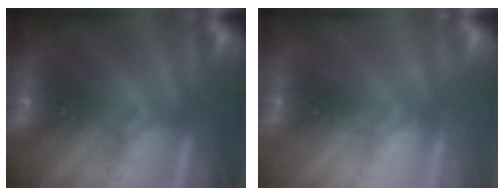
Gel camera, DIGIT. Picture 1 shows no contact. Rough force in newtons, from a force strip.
{"total": 1.9}